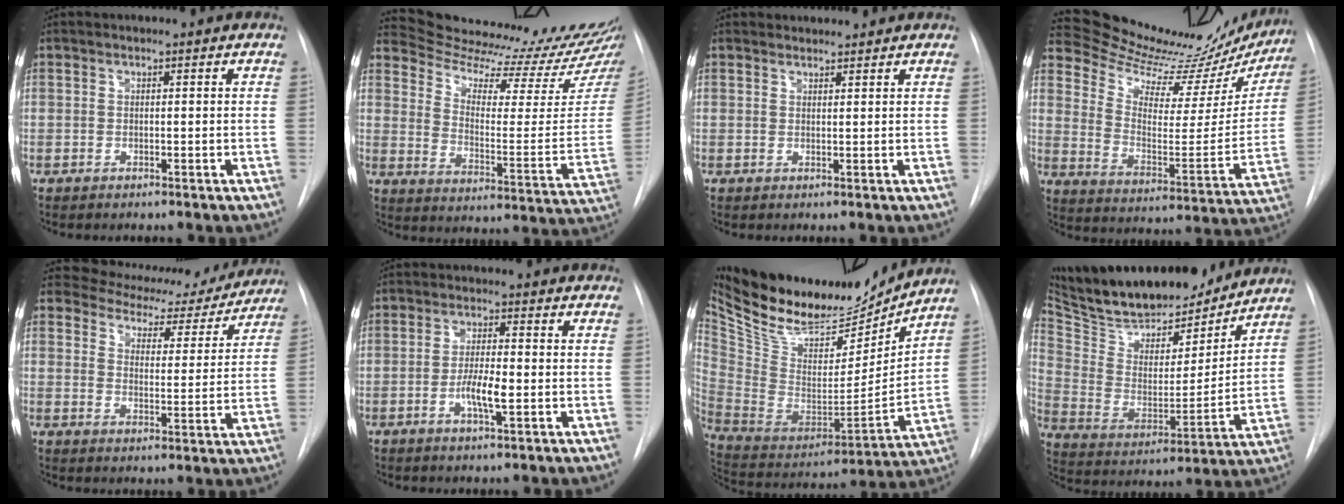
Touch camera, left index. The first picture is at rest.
{"total": 21.4, "force": [20.8, -0.2, 4.7], "torque": [-0.078, -0.129, 0.278]}
{"total": 1.7, "force": [1.7, 0.3, -0.2], "torque": [-0.002, 0.010, 0.027]}
{"total": 23.0, "force": [21.6, 5.1, 5.9], "torque": [-0.087, -0.077, 0.289]}
{"total": 13.6, "force": [12.4, 5.1, 2.6], "torque": [-0.016, -0.016, 0.144]}
{"total": 4.8, "force": [-1.8, 0.7, 4.4], "torque": [-0.082, -0.007, -0.032]}
{"total": 25.3, "force": [21.0, 8.5, 11.3], "torque": [-0.224, -0.022, 0.343]}
{"total": 22.0, "force": [19.8, 5.8, 7.4], "torque": [-0.136, -0.018, 0.319]}